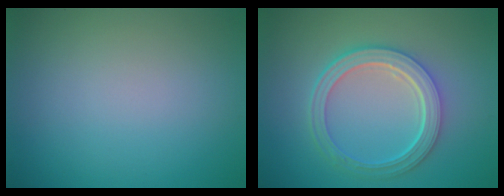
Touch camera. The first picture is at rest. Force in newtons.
{"total": 5.2, "press": 4.0, "slide": 3.4}